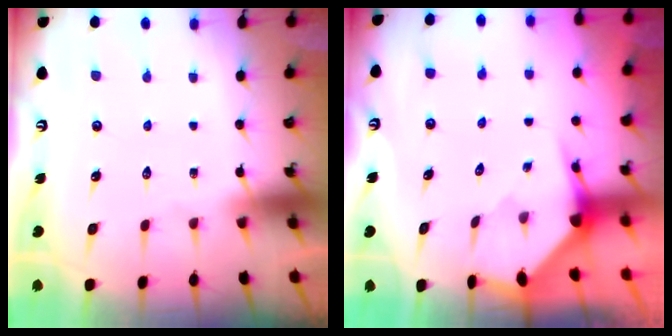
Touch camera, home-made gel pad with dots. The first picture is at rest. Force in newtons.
{"total": 3.2, "press": 3.2, "slide": 0.3}